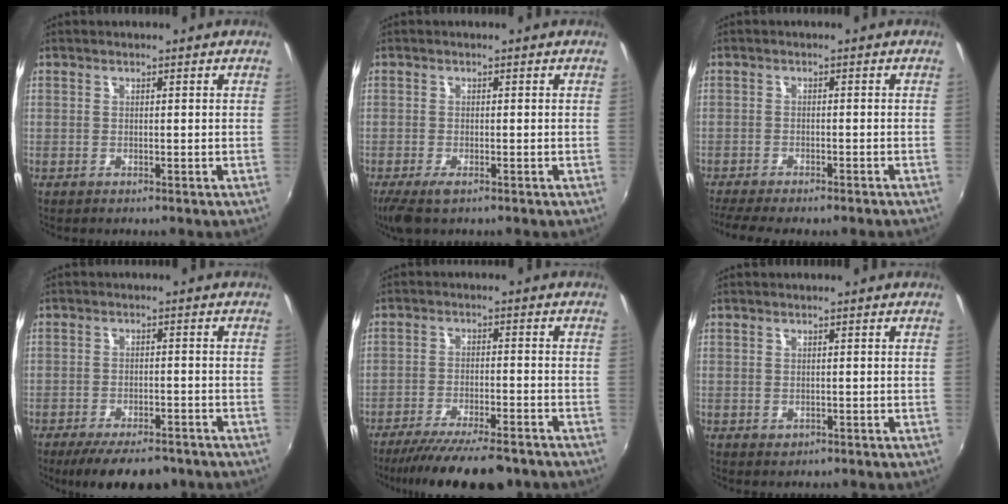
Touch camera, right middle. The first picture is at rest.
{"total": 4.5, "force": [-2.9, 1.3, 3.1], "torque": [-0.068, -0.021, -0.050]}
{"total": 7.2, "force": [-6.2, 0.7, 3.6], "torque": [-0.088, -0.023, -0.098]}
{"total": 10.7, "force": [-8.3, 3.6, 5.6], "torque": [-0.118, -0.018, -0.126]}
{"total": 14.6, "force": [-12.1, 2.8, 7.6], "torque": [-0.153, -0.031, -0.183]}
{"total": 0.6, "force": [-0.1, 0.5, 0.3], "torque": [-0.003, -0.001, 0.000]}